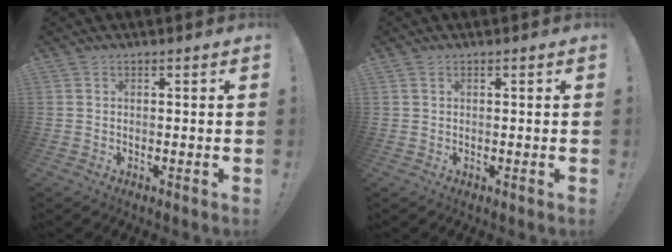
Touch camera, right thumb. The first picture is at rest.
{"total": 0.7, "force": [0.4, 0.5, 0.2], "torque": [-0.013, 0.005, 0.011]}